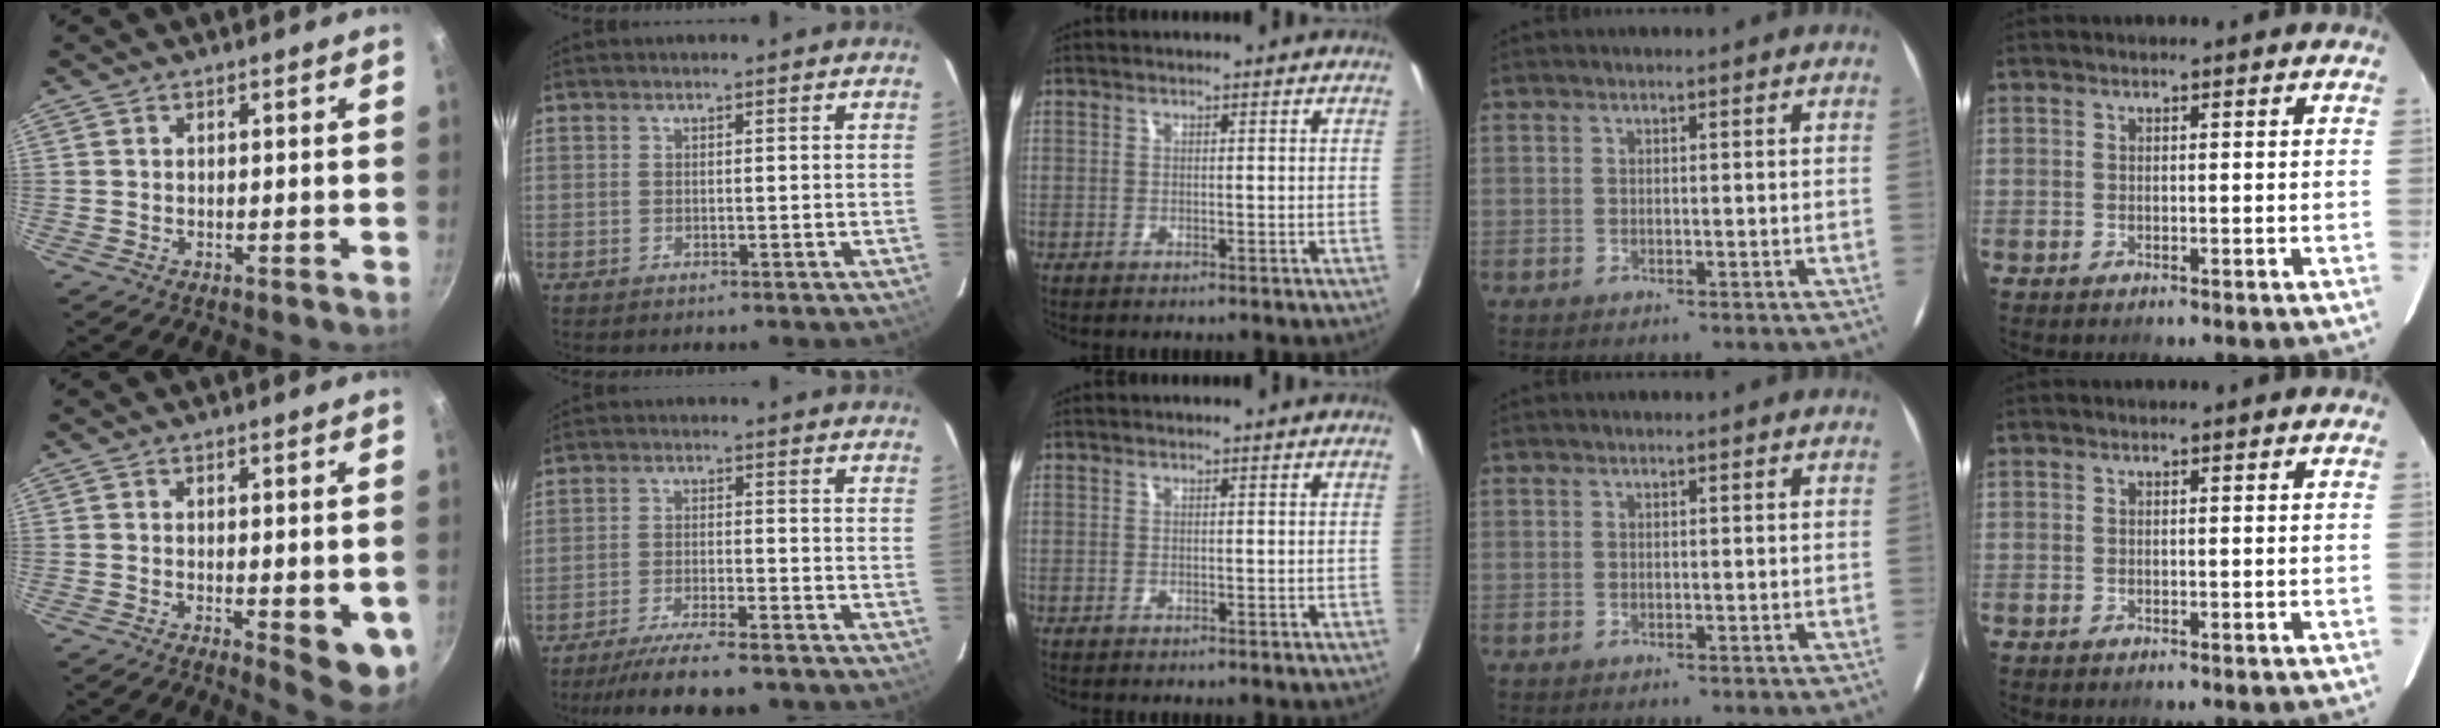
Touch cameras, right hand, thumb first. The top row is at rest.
{"thumb": {"total": 8.1, "force": [-1.7, 2.5, 7.5], "torque": [-0.075, -0.004, -0.015]}, "index": {"total": 11.5, "force": [-10.0, 1.6, 5.5], "torque": [-0.121, -0.024, -0.159]}}